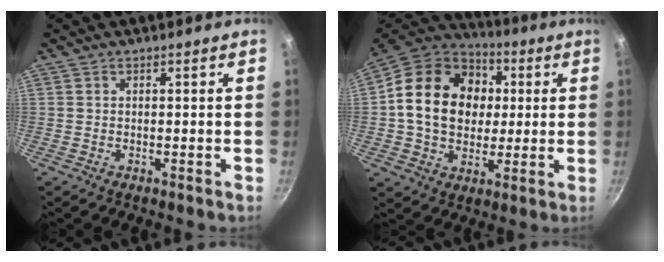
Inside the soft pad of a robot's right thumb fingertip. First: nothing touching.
{"total": 20.9, "force": [2.6, 16.3, 12.8], "torque": [-0.197, 0.021, 0.038]}